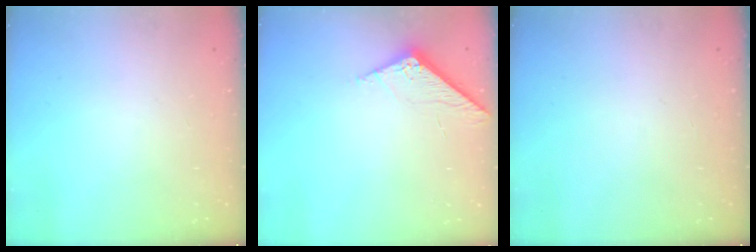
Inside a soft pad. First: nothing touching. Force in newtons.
{"total": 7.0, "press": 7.0, "slide": 0.5}
{"total": 0.0}